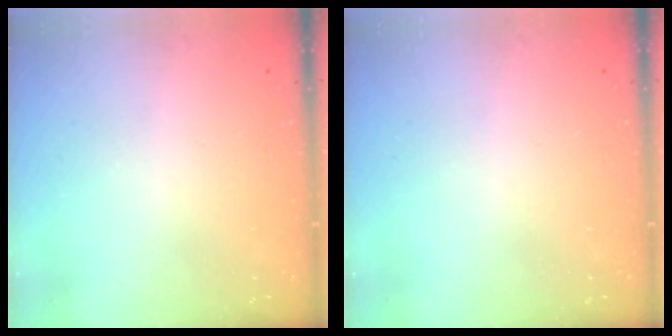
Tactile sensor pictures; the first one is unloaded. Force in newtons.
{"total": 0.0}